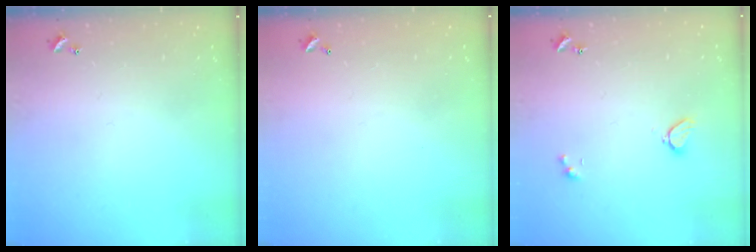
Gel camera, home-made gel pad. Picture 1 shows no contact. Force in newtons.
{"total": 2.8, "press": 2.8, "slide": 0.1}
{"total": 2.1, "press": 2.0, "slide": 0.5}